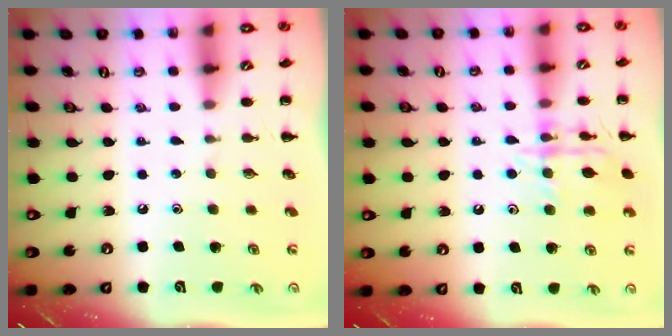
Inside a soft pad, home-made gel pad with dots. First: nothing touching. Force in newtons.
{"total": 12.5, "press": 12.5, "slide": 0.6}